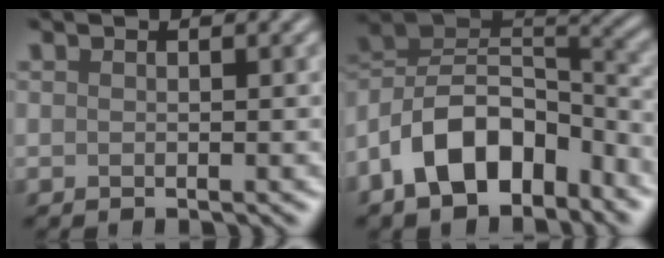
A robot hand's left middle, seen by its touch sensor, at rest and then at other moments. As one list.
[{"total": 11.0, "force": [-5.5, 5.9, 7.4], "torque": [-0.122, 0.015, -0.119]}]